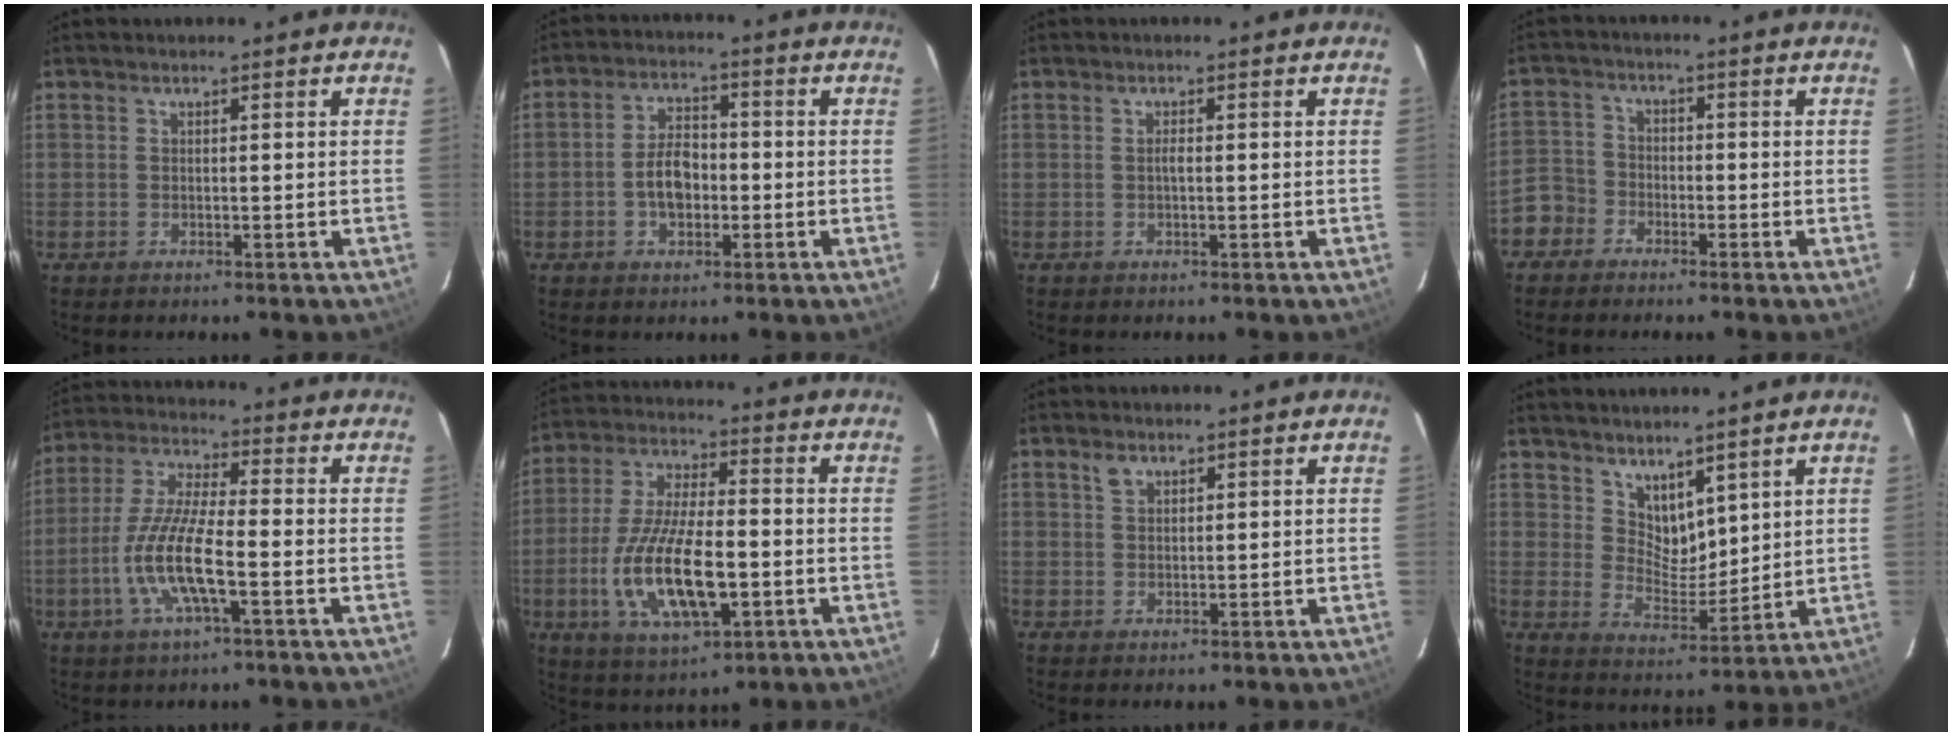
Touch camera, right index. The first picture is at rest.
{"total": 6.4, "force": [-1.5, 4.0, 4.9], "torque": [-0.092, 0.015, -0.021]}
{"total": 0.8, "force": [-0.1, 0.2, 0.8], "torque": [-0.014, 0.002, -0.002]}
{"total": 5.6, "force": [-3.7, 4.2, 0.5], "torque": [-0.016, 0.017, -0.082]}
{"total": 12.2, "force": [-3.8, 2.4, 11.4], "torque": [-0.240, -0.005, -0.076]}
{"total": 16.9, "force": [-4.2, 6.2, 15.1], "torque": [-0.314, -0.012, -0.073]}
{"total": 1.9, "force": [1.2, 1.1, 0.8], "torque": [-0.015, 0.003, 0.024]}
{"total": 7.0, "force": [5.3, 3.8, 2.5], "torque": [-0.032, -0.003, 0.104]}